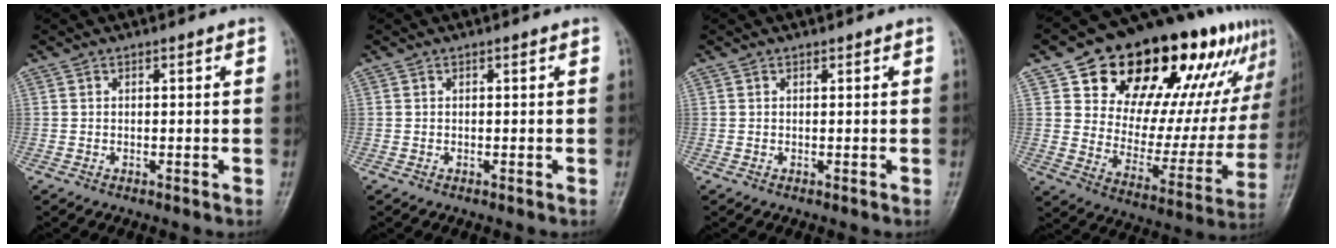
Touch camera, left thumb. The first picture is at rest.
{"total": 0.0}
{"total": 0.0}
{"total": 30.9, "force": [17.2, 15.6, 20.3], "torque": [-0.253, -0.022, 0.266]}